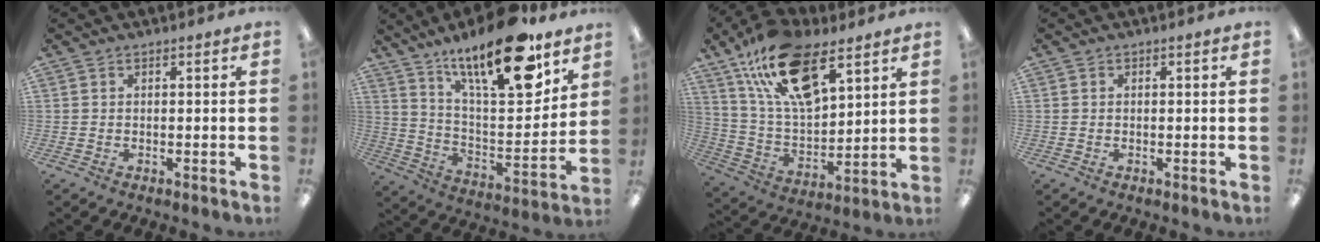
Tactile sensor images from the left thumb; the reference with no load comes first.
{"total": 22.7, "force": [16.0, 6.9, 14.6], "torque": [-0.220, -0.106, 0.261]}
{"total": 20.9, "force": [12.2, 9.8, 13.8], "torque": [-0.259, -0.048, 0.217]}
{"total": 0.0}